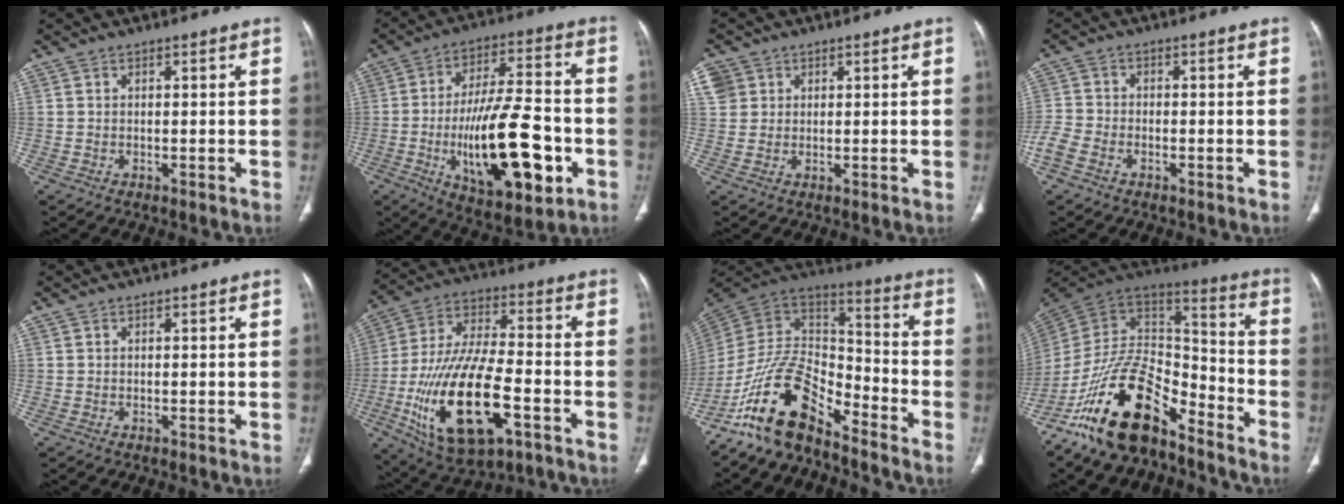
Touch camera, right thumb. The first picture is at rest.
{"total": 22.8, "force": [-6.2, 8.9, 20.1], "torque": [-0.313, 0.024, -0.086]}
{"total": 5.8, "force": [2.5, 5.0, 1.5], "torque": [-0.024, 0.008, 0.055]}
{"total": 4.9, "force": [-2.6, 3.2, 2.8], "torque": [-0.065, 0.010, -0.055]}
{"total": 0.0}
{"total": 23.2, "force": [-8.0, 10.1, 19.3], "torque": [-0.374, 0.025, -0.128]}
{"total": 16.2, "force": [-11.9, 6.7, 8.7], "torque": [-0.136, 0.099, -0.229]}
{"total": 21.0, "force": [-14.1, 9.4, 12.3], "torque": [-0.192, 0.095, -0.254]}